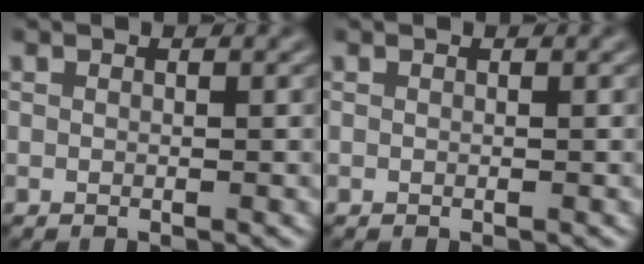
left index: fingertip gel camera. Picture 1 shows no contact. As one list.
[{"total": 0.0}]